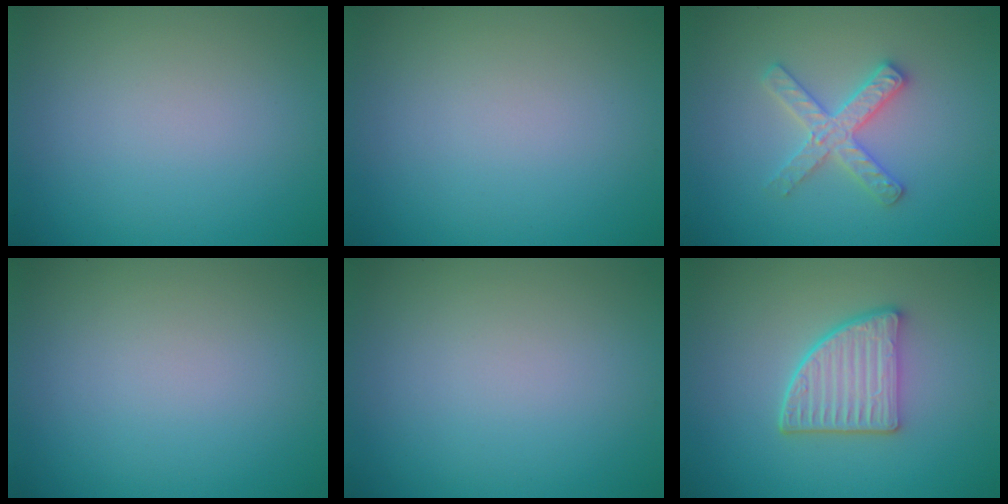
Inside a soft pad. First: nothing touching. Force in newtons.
{"total": 0.0}
{"total": 3.2, "press": 3.1, "slide": 0.4}
{"total": 0.0}
{"total": 0.0}
{"total": 4.6, "press": 3.7, "slide": 2.7}